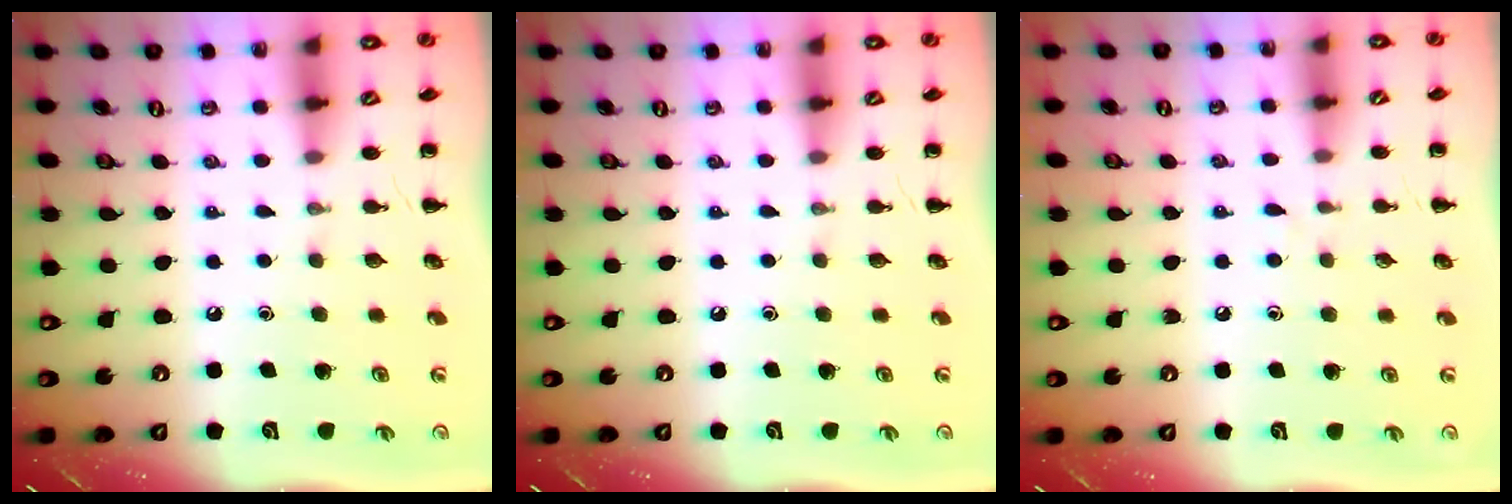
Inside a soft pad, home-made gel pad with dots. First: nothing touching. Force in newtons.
{"total": 0.0}
{"total": 2.8, "press": 2.4, "slide": 1.4}